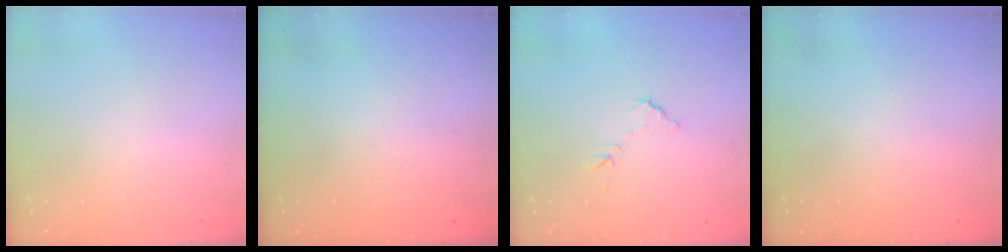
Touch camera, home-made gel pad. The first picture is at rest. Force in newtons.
{"total": 3.2, "press": 3.2, "slide": 0.1}
{"total": 7.0, "press": 6.9, "slide": 0.3}
{"total": 3.1, "press": 3.1, "slide": 0.1}